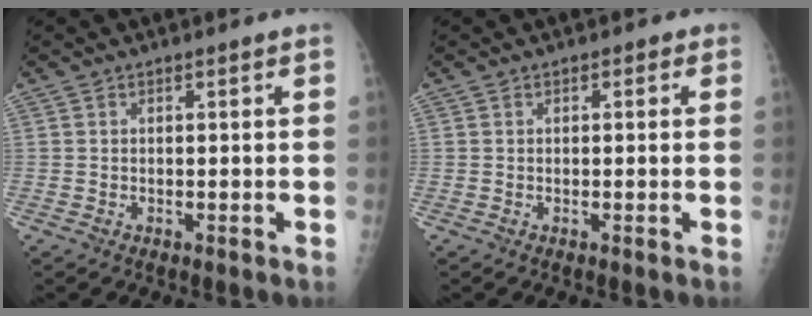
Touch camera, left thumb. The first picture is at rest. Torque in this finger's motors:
{"motor_torque": [-0.23, 0.07, -0.03, -0.15, 0.03]}